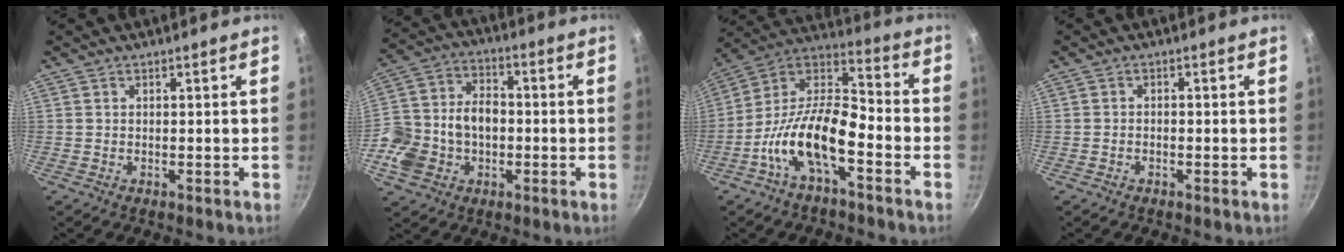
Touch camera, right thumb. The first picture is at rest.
{"total": 15.8, "force": [-1.7, 11.3, 10.9], "torque": [-0.196, 0.035, -0.035]}
{"total": 16.3, "force": [-6.7, 6.9, 13.2], "torque": [-0.239, 0.060, -0.145]}
{"total": 0.9, "force": [-0.5, 0.5, 0.5], "torque": [-0.012, 0.007, -0.012]}